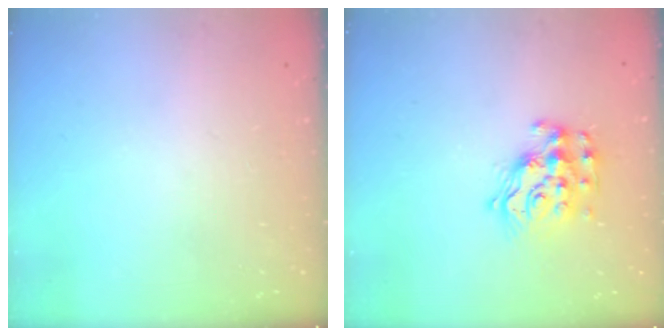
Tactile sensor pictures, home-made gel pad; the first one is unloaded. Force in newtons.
{"total": 11.8, "press": 11.8, "slide": 0.7}